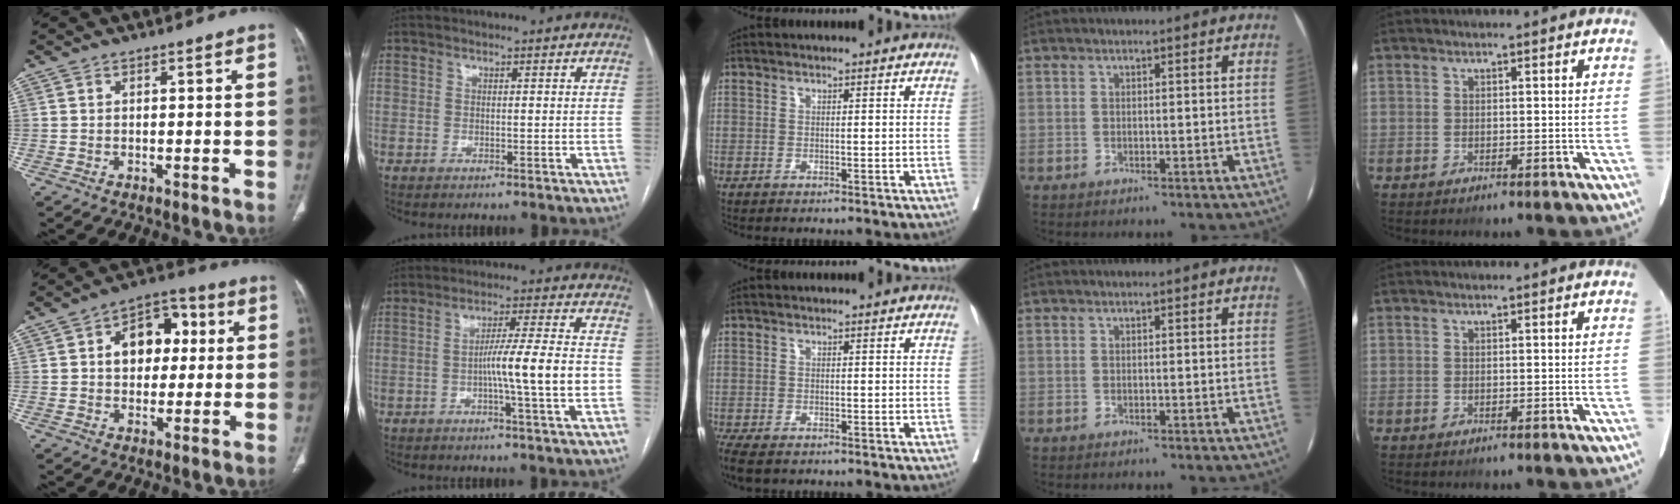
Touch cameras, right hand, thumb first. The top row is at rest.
{"thumb": {"total": 11.6, "force": [2.1, 8.2, 7.9], "torque": [-0.079, 0.020, 0.027]}, "index": {"total": 9.1, "force": [-1.9, -0.8, 8.8], "torque": [-0.144, 0.005, -0.031]}, "middle": {"total": 5.3, "force": [-3.9, 2.2, 2.9], "torque": [-0.058, -0.015, -0.065]}}